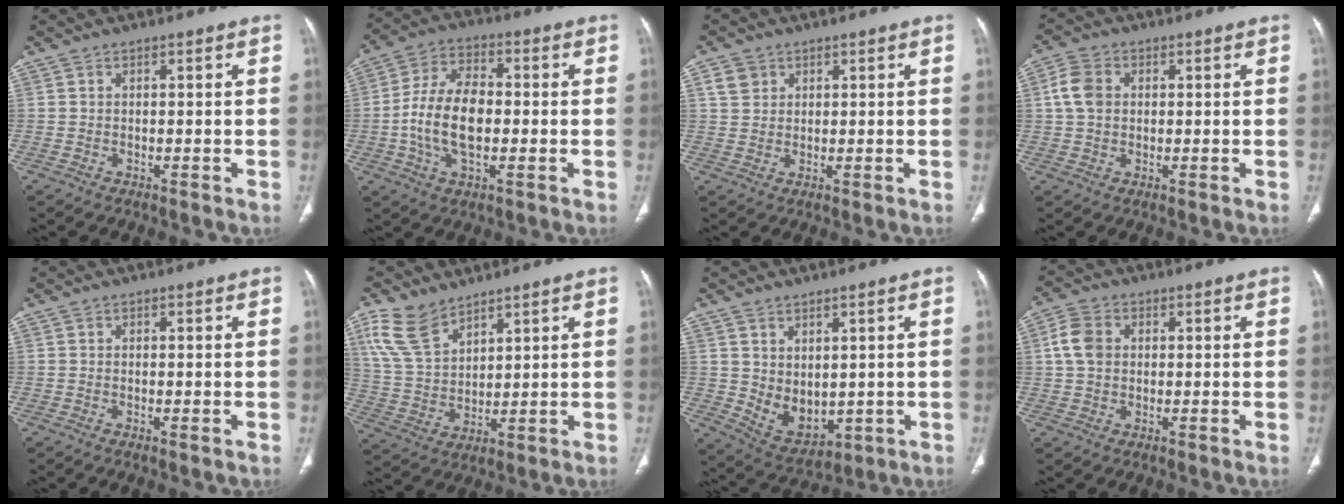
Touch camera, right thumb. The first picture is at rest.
{"total": 12.4, "force": [-1.2, 6.8, 10.4], "torque": [-0.199, 0.019, -0.027]}
{"total": 3.4, "force": [1.6, 2.8, 1.2], "torque": [-0.011, -0.004, 0.034]}
{"total": 5.4, "force": [0.8, 4.1, 3.4], "torque": [-0.067, 0.009, 0.012]}
{"total": 0.6, "force": [-0.2, 0.0, 0.5], "torque": [-0.009, -0.002, -0.004]}
{"total": 10.3, "force": [7.0, 5.5, 5.2], "torque": [-0.095, -0.025, 0.155]}
{"total": 7.6, "force": [0.8, 5.8, 4.8], "torque": [-0.050, -0.019, 0.044]}
{"total": 5.4, "force": [0.8, 4.2, 3.3], "torque": [-0.064, 0.009, 0.012]}